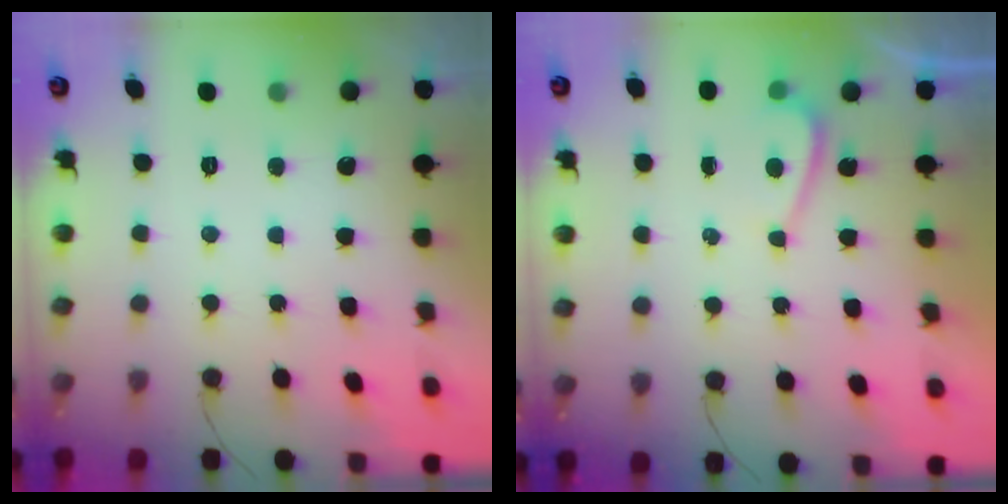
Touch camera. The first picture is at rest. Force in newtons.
{"total": 3.4, "press": 3.4, "slide": 0.4}